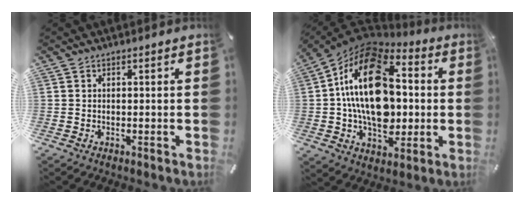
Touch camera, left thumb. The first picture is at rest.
{"total": 23.7, "force": [1.1, 15.6, 17.8], "torque": [-0.345, 0.003, 0.019]}